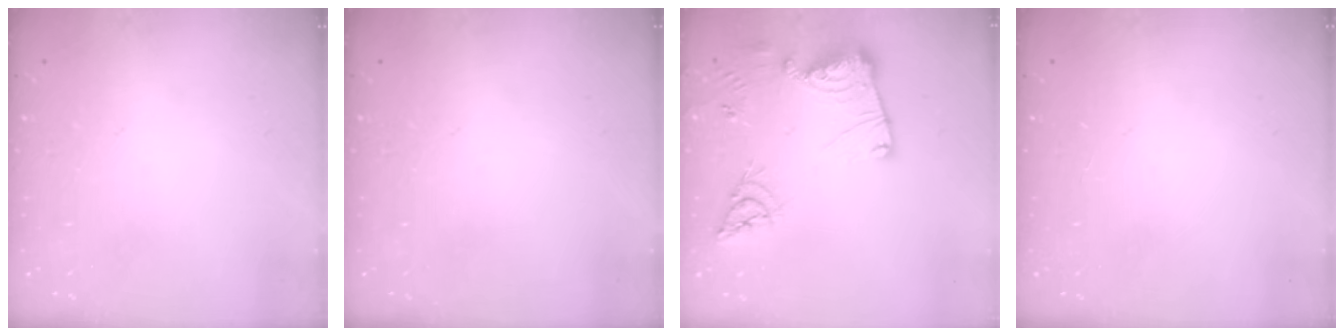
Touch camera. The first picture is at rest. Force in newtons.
{"total": 0.0}
{"total": 17.7, "press": 17.6, "slide": 1.8}
{"total": 0.0}